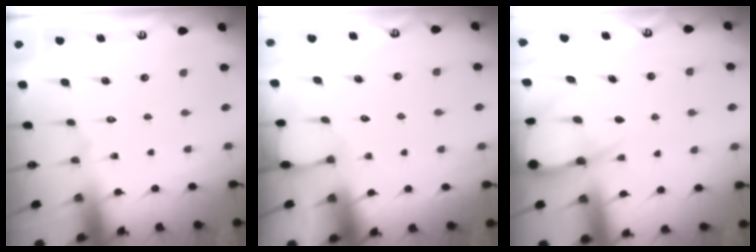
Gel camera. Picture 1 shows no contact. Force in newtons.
{"total": 1.0, "press": 0.9, "slide": 0.1}
{"total": 8.1, "press": 8.0, "slide": 0.9}